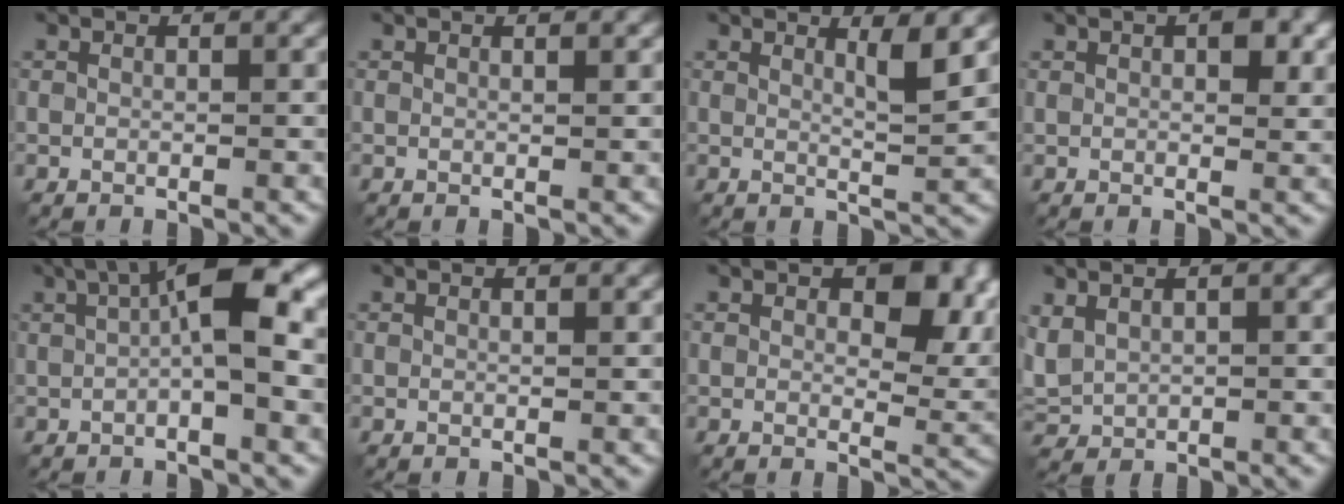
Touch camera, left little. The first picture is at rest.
{"total": 0.9, "force": [0.6, 0.3, 0.6], "torque": [-0.003, 0.002, 0.002]}
{"total": 2.6, "force": [1.3, 0.5, 2.2], "torque": [-0.025, -0.007, 0.018]}
{"total": 3.5, "force": [1.2, 1.9, 2.7], "torque": [-0.033, 0.000, 0.018]}
{"total": 9.9, "force": [1.6, 3.4, 9.2], "torque": [-0.141, 0.017, 0.015]}
{"total": 0.6, "force": [0.4, 0.2, 0.4], "torque": [-0.004, 0.000, 0.000]}
{"total": 8.0, "force": [2.8, 4.4, 6.1], "torque": [-0.093, -0.001, 0.047]}
{"total": 2.3, "force": [0.9, 1.6, 1.4], "torque": [-0.042, 0.005, 0.023]}